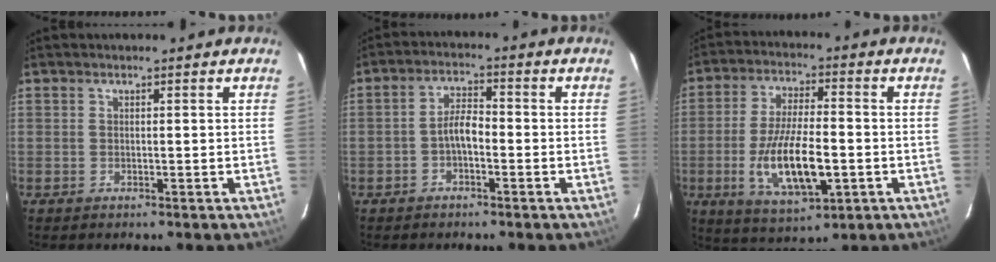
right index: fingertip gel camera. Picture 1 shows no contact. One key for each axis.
{"total": 4.0, "fx": -1.6, "fy": 1.7, "fz": 3.2, "tx": -0.064, "ty": 0.013, "tz": -0.030}
{"total": 14.1, "fx": -3.6, "fy": 5.0, "fz": 12.7, "tx": -0.253, "ty": -0.016, "tz": -0.056}